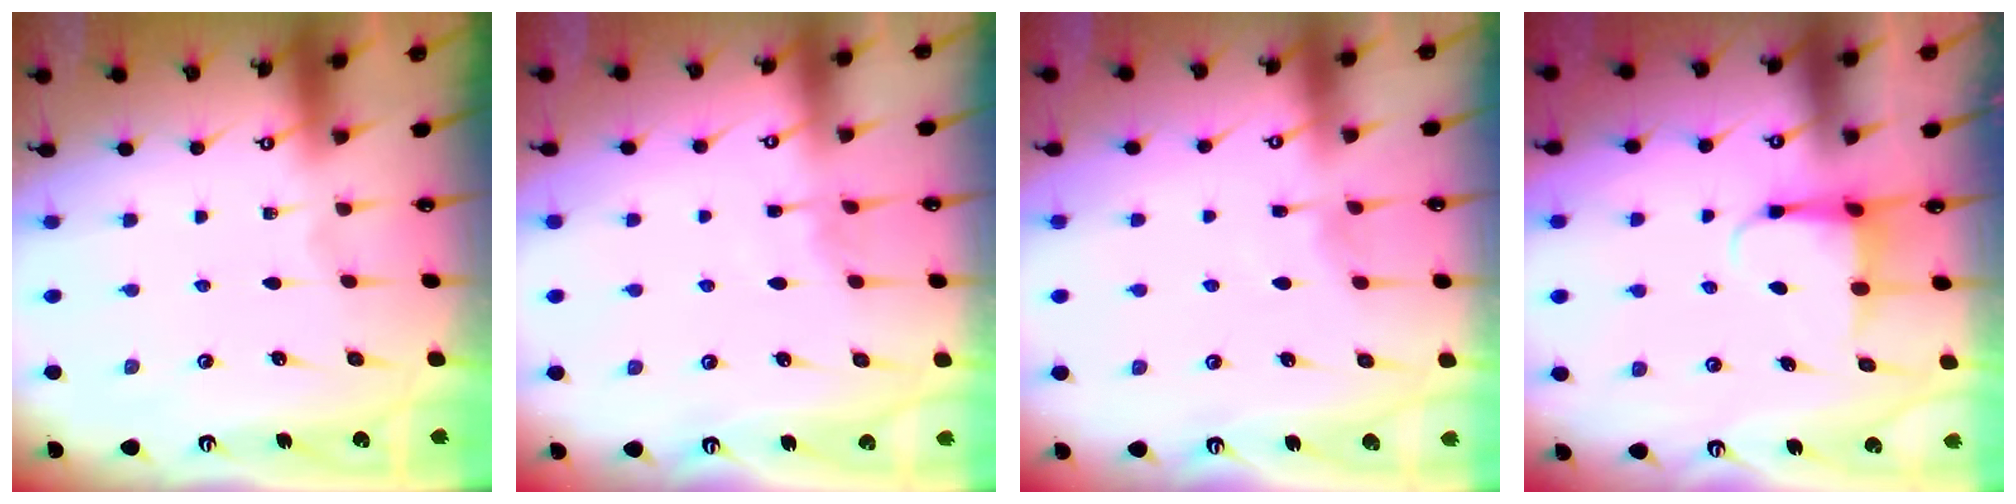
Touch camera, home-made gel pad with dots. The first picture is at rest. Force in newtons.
{"total": 3.4, "press": 3.3, "slide": 0.6}
{"total": 5.1, "press": 5.1, "slide": 0.6}
{"total": 4.6, "press": 4.5, "slide": 0.5}